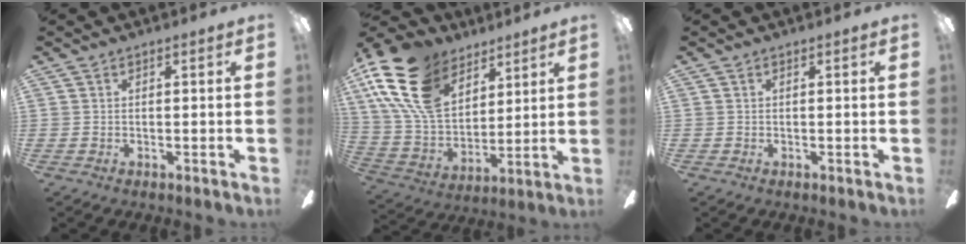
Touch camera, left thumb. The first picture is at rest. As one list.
[{"total": 21.2, "force": [11.5, 13.1, 12.1], "torque": [-0.276, -0.041, 0.212]}, {"total": 0.0}]